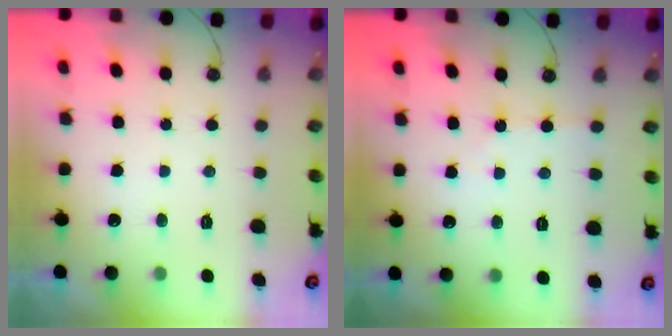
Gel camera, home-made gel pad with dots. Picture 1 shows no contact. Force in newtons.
{"total": 2.8, "press": 2.8, "slide": 0.5}